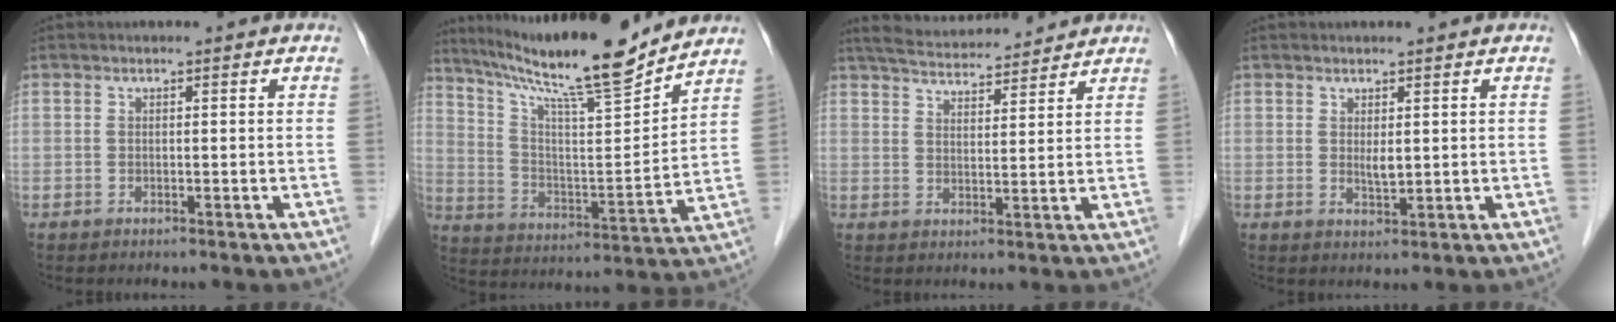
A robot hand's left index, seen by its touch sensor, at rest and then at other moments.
{"total": 18.7, "force": [16.1, -0.2, 9.5], "torque": [-0.165, -0.009, 0.266]}
{"total": 11.8, "force": [11.0, 1.6, 3.8], "torque": [-0.069, 0.025, 0.170]}
{"total": 1.9, "force": [0.5, 0.5, 1.7], "torque": [-0.033, -0.004, 0.014]}